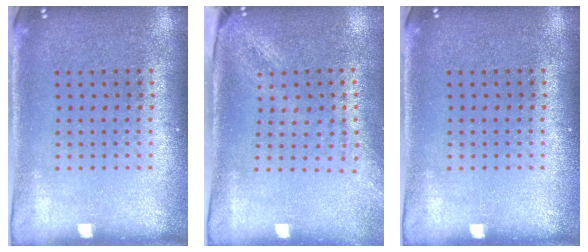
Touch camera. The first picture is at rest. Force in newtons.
{"total": 2.0, "press": 1.6, "slide": 1.3}
{"total": 0.0}